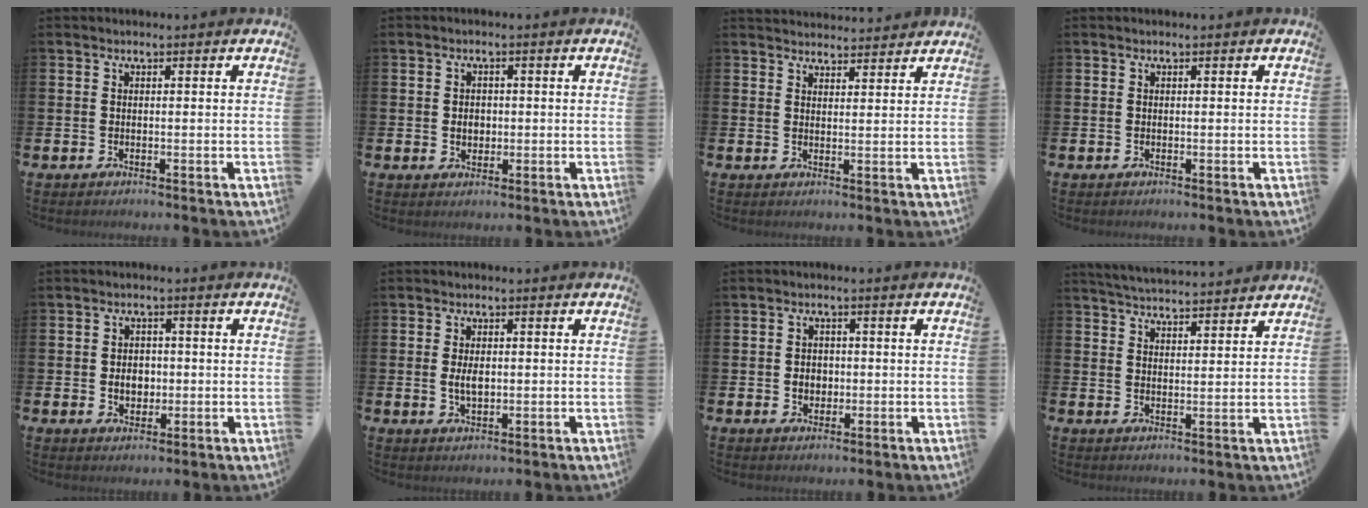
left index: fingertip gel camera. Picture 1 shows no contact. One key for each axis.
{"total": 2.2, "fx": 0.0, "fy": 1.9, "fz": 1.2, "tx": -0.004, "ty": 0.001, "tz": -0.009}
{"total": 3.1, "fx": 3.0, "fy": 0.5, "fz": -0.1, "tx": 0.011, "ty": -0.021, "tz": 0.053}
{"total": 0.0}
{"total": 3.2, "fx": -0.2, "fy": 2.5, "fz": 2.0, "tx": -0.022, "ty": 0.000, "tz": -0.011}
{"total": 3.0, "fx": 0.2, "fy": 1.7, "fz": 2.5, "tx": -0.037, "ty": 0.001, "tz": 0.000}
{"total": 2.4, "fx": -0.1, "fy": 2.1, "fz": 1.2, "tx": -0.006, "ty": 0.000, "tz": -0.010}
{"total": 4.6, "fx": 4.6, "fy": 0.0, "fz": 0.1, "tx": -0.016, "ty": -0.028, "tz": 0.084}